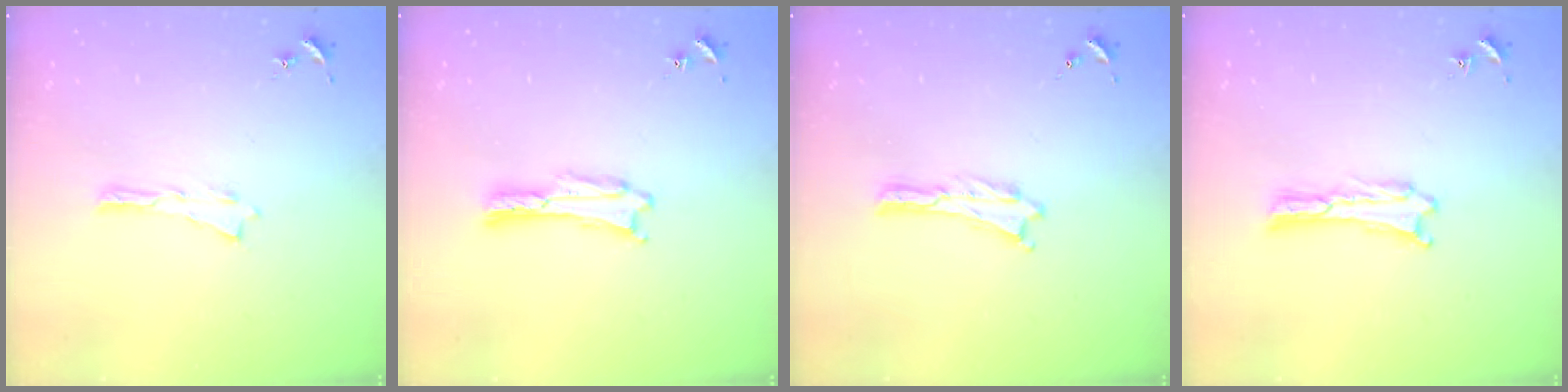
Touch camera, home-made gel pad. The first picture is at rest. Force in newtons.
{"total": 1.1, "press": 1.1, "slide": 0.0}
{"total": 0.0}
{"total": 0.8, "press": 0.8, "slide": 0.0}